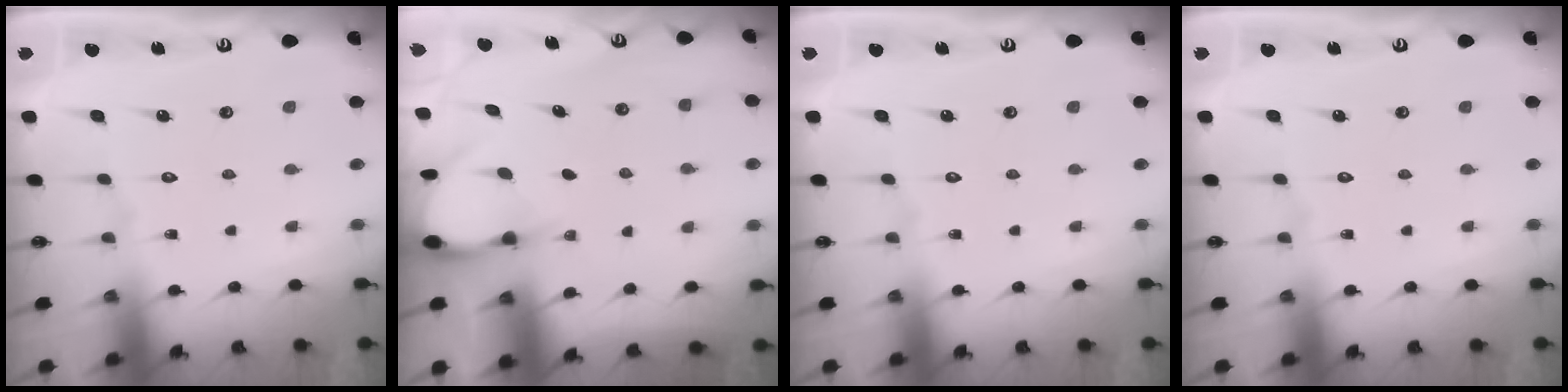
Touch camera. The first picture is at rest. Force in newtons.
{"total": 2.9, "press": 2.9, "slide": 0.4}
{"total": 0.0}
{"total": 0.0}